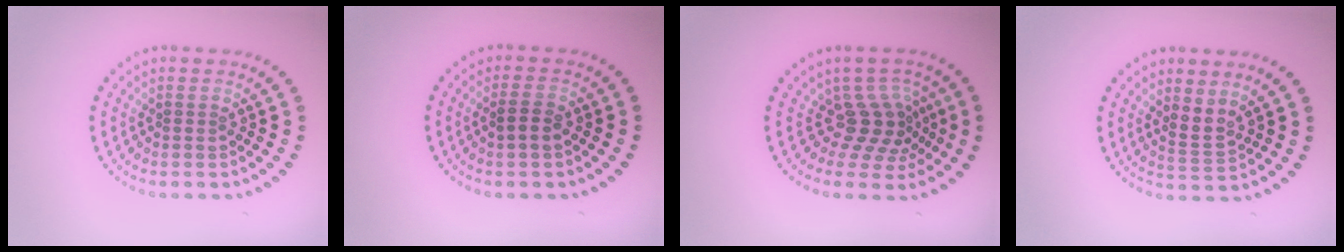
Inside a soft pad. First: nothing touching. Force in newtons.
{"total": 1.8, "press": 1.8, "slide": 0.5}
{"total": 3.2, "press": 2.3, "slide": 2.3}
{"total": 1.9, "press": 1.3, "slide": 1.3}